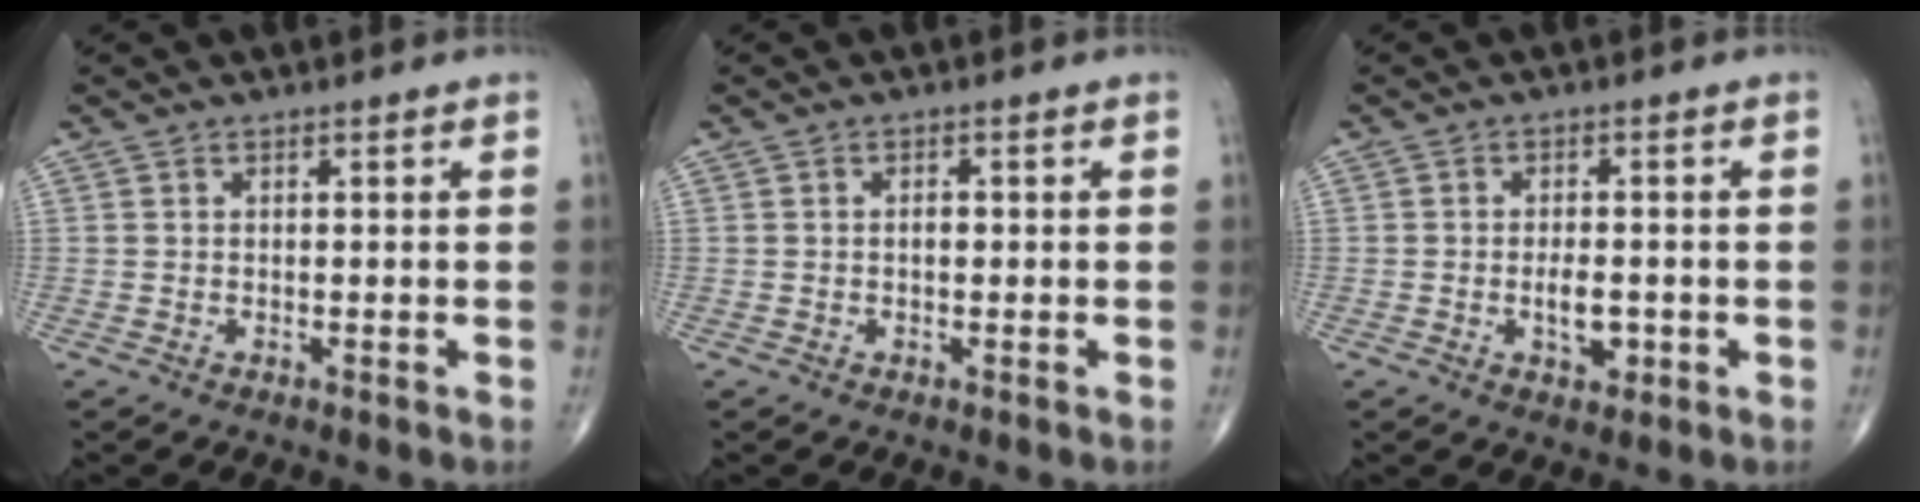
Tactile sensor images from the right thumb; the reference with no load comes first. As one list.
[{"total": 1.2, "force": [-0.1, 0.8, 1.0], "torque": [-0.012, 0.002, -0.005]}, {"total": 4.3, "force": [-1.1, 2.3, 3.5], "torque": [-0.051, 0.001, -0.016]}]